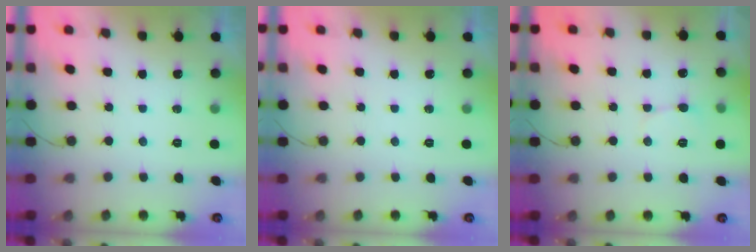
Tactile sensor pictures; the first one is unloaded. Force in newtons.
{"total": 0.0}
{"total": 4.2, "press": 4.2, "slide": 0.5}